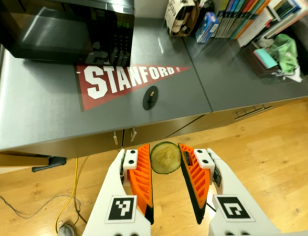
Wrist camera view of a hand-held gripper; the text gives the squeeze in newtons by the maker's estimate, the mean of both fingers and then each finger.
{"total": 4.5, "left": 4.5, "right": 4.5}